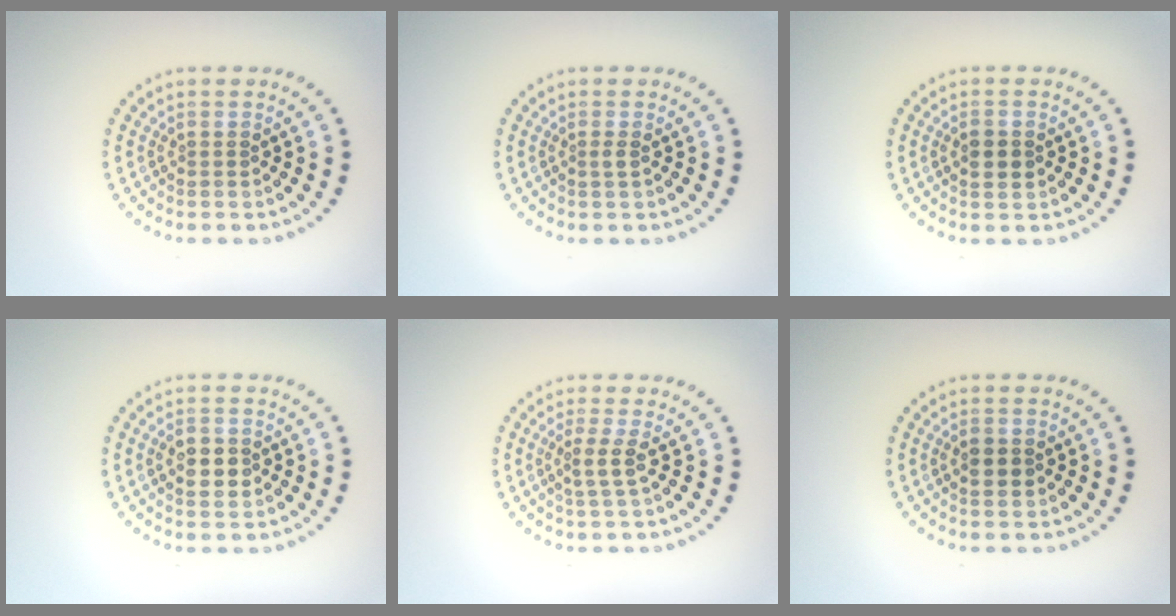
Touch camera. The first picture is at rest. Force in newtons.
{"total": 0.7, "press": 0.4, "slide": 0.5}
{"total": 2.2, "press": 2.2, "slide": 0.0}
{"total": 2.6, "press": 2.6, "slide": 0.2}
{"total": 1.9, "press": 1.4, "slide": 1.2}
{"total": 2.2, "press": 2.2, "slide": 0.0}